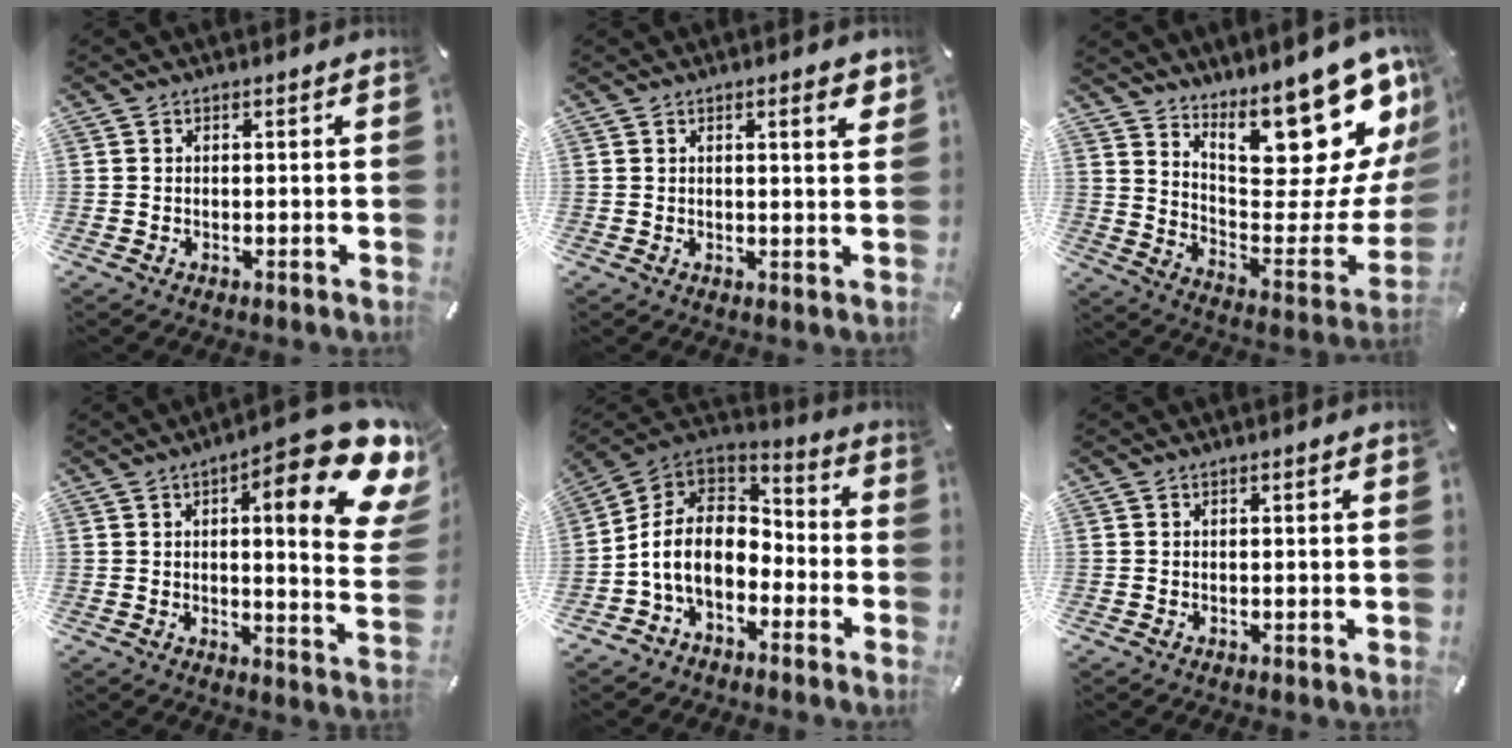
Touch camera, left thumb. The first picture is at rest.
{"total": 4.0, "force": [1.8, 0.7, 3.5], "torque": [-0.054, -0.004, 0.026]}
{"total": 22.9, "force": [17.4, 7.6, 12.7], "torque": [-0.131, -0.151, 0.284]}
{"total": 20.6, "force": [9.9, 5.4, 17.2], "torque": [-0.229, -0.076, 0.145]}
{"total": 11.8, "force": [-4.0, 8.5, 7.1], "torque": [-0.170, 0.016, -0.080]}
{"total": 1.0, "force": [0.2, 0.0, 1.0], "torque": [-0.018, -0.001, 0.003]}